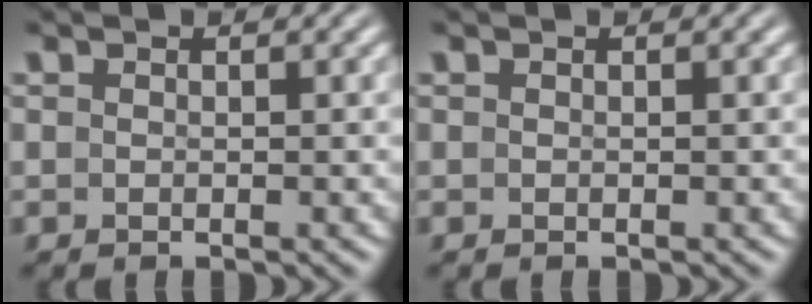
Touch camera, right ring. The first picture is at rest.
{"total": 0.0}